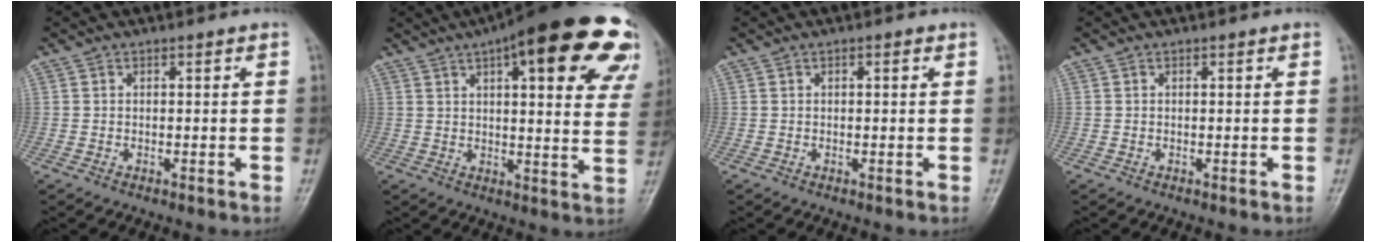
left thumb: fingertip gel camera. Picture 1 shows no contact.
{"total": 28.0, "force": [14.7, 8.6, 22.2], "torque": [-0.233, -0.002, 0.181]}
{"total": 0.8, "force": [0.4, 0.3, 0.7], "torque": [-0.012, 0.001, 0.003]}
{"total": 0.0}